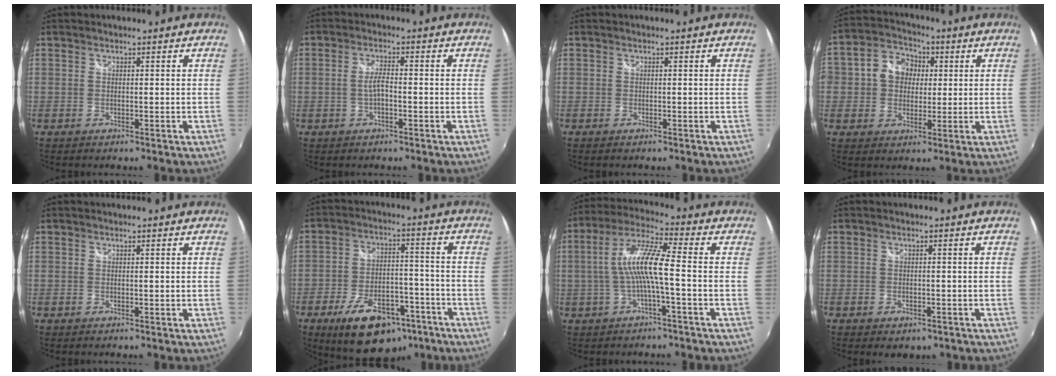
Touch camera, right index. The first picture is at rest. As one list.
[{"total": 2.8, "force": [-0.8, 0.8, 2.6], "torque": [-0.053, 0.004, -0.015]}, {"total": 0.0}, {"total": 9.1, "force": [1.0, 8.0, 4.3], "torque": [-0.096, 0.033, 0.013]}, {"total": 0.0}, {"total": 17.7, "force": [-11.0, 8.9, 10.7], "torque": [-0.194, 0.007, -0.156]}, {"total": 9.5, "force": [-1.5, 0.7, 9.4], "torque": [-0.194, 0.013, -0.025]}, {"total": 2.9, "force": [-1.7, 1.9, 1.5], "torque": [-0.030, -0.009, -0.018]}]